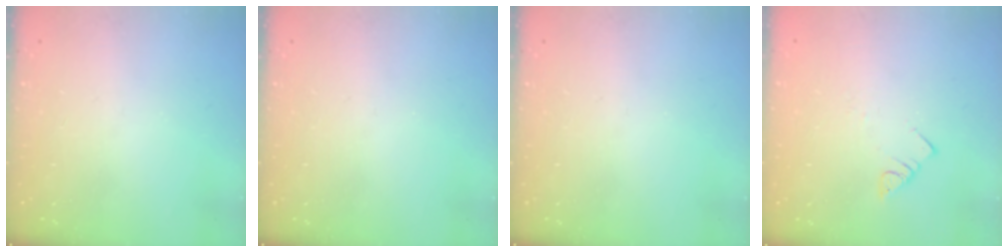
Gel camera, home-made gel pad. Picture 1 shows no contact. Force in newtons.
{"total": 0.0}
{"total": 0.0}
{"total": 3.2, "press": 3.2, "slide": 0.1}